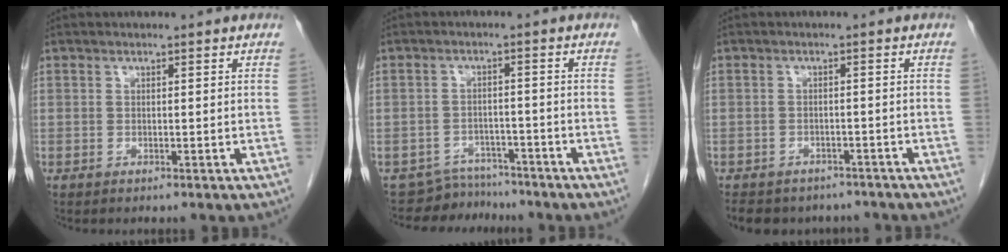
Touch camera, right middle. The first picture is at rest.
{"total": 5.3, "force": [-4.8, 1.9, -1.2], "torque": [0.021, 0.017, -0.072]}
{"total": 10.2, "force": [-8.5, 5.2, 2.5], "torque": [-0.047, 0.005, -0.100]}